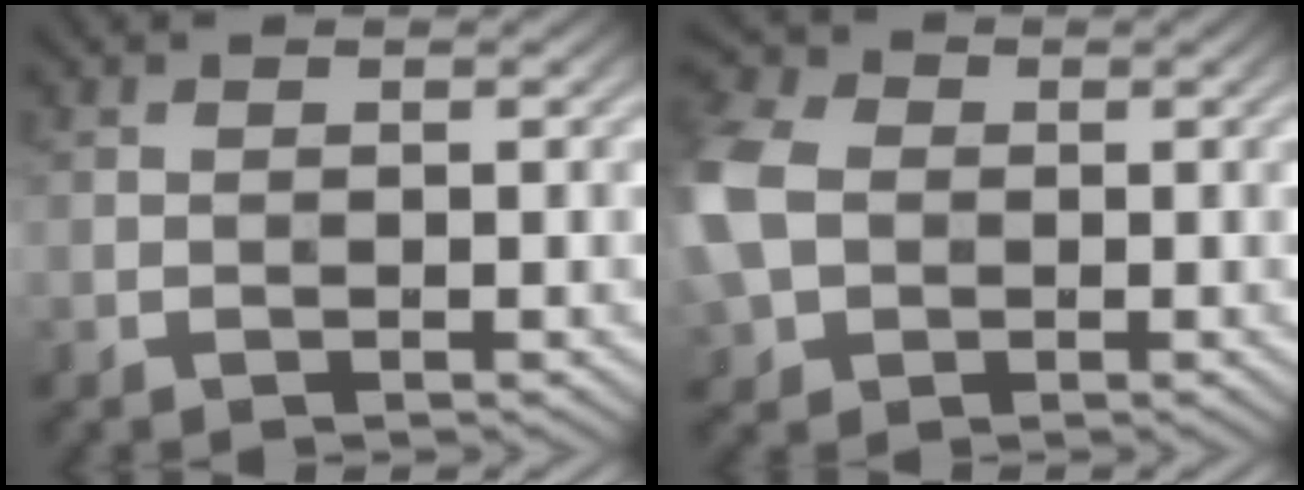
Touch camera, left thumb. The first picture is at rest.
{"total": 10.7, "force": [-0.4, 8.2, 6.8], "torque": [-0.213, -0.006, -0.017]}